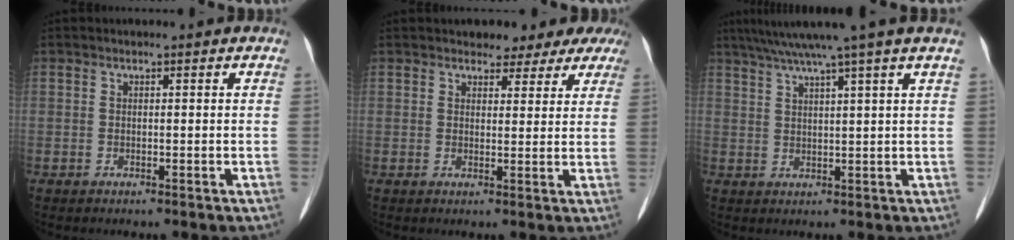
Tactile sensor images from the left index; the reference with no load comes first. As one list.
[{"total": 6.9, "force": [5.9, 3.0, 1.9], "torque": [-0.012, 0.005, 0.057]}, {"total": 9.6, "force": [7.6, -2.4, 5.5], "torque": [-0.086, 0.019, 0.105]}]